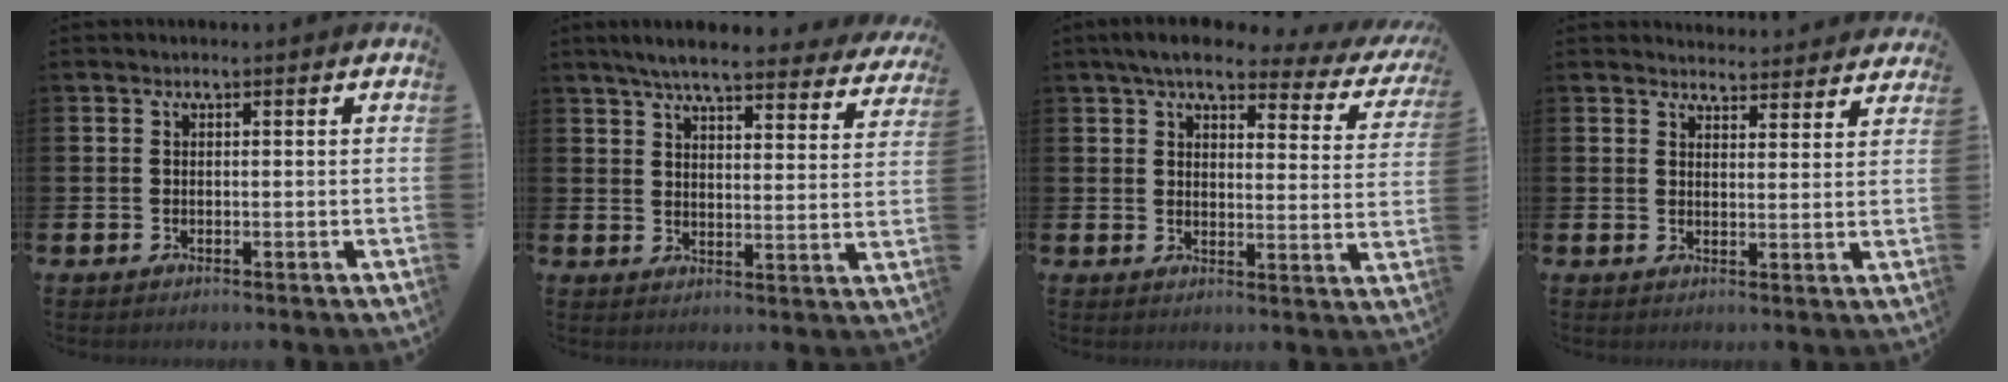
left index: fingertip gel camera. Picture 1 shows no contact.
{"total": 6.2, "force": [5.7, 0.6, 2.3], "torque": [-0.054, -0.034, 0.095]}
{"total": 5.7, "force": [4.6, 1.6, 2.8], "torque": [-0.061, -0.022, 0.074]}
{"total": 4.0, "force": [3.9, 0.7, -0.2], "torque": [0.006, -0.027, 0.070]}